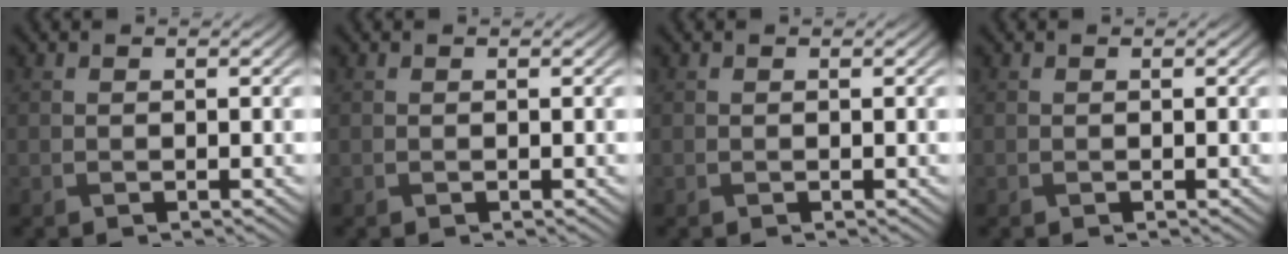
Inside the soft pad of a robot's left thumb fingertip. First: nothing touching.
{"total": 0.0}
{"total": 0.0}
{"total": 0.0}